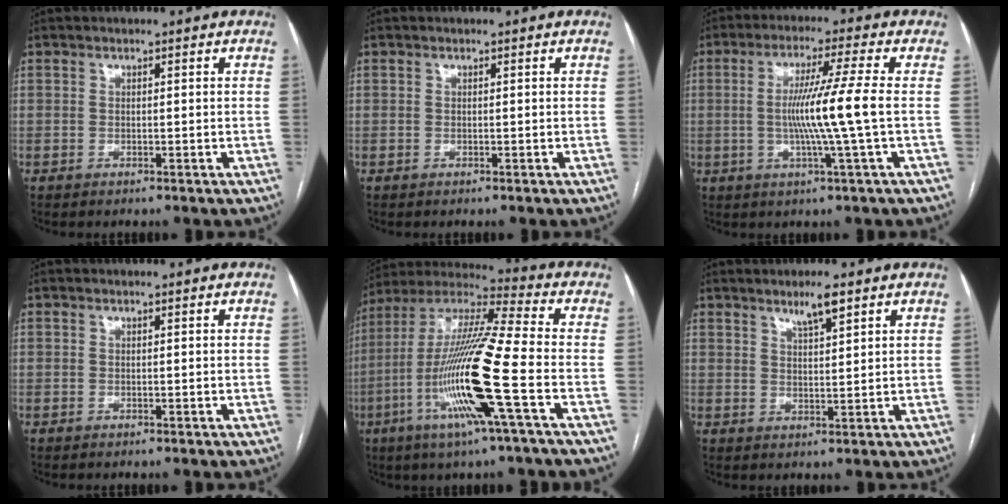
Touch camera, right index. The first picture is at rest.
{"total": 0.0}
{"total": 9.5, "force": [-0.5, -1.9, 9.3], "torque": [-0.174, -0.003, -0.006]}
{"total": 0.0}
{"total": 18.8, "force": [-5.7, -0.3, 18.0], "torque": [-0.366, -0.016, -0.118]}
{"total": 4.0, "force": [2.8, 0.4, 2.8], "torque": [-0.048, -0.003, 0.049]}